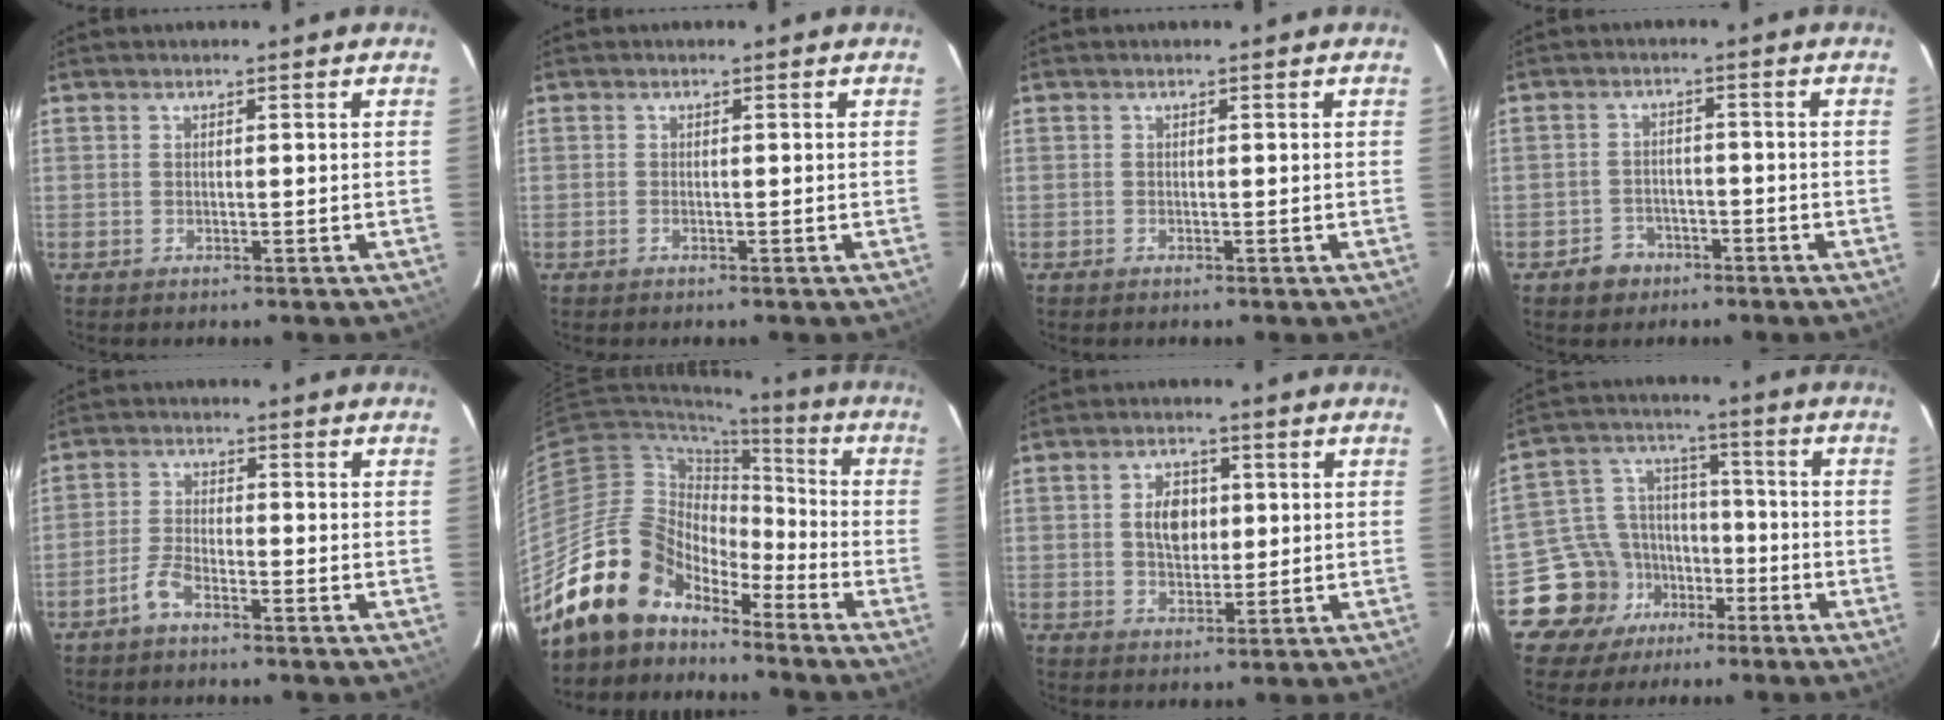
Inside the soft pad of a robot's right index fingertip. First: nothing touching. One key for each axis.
{"total": 0.5, "fx": -0.3, "fy": 0.3, "fz": 0.3, "tx": -0.007, "ty": -0.001, "tz": -0.006}
{"total": 0.0}
{"total": 4.7, "fx": -3.1, "fy": 3.4, "fz": 0.7, "tx": -0.031, "ty": 0.012, "tz": -0.044}
{"total": 3.9, "fx": -2.9, "fy": 1.2, "fz": 2.2, "tx": -0.062, "ty": 0.007, "tz": -0.062}
{"total": 15.6, "fx": -12.8, "fy": 7.8, "fz": 4.4, "tx": -0.087, "ty": 0.026, "tz": -0.233}
{"total": 6.0, "fx": 0.8, "fy": 4.1, "fz": 4.4, "tx": -0.073, "ty": 0.010, "tz": 0.018}
{"total": 11.8, "fx": -6.9, "fy": 9.3, "fz": 2.0, "tx": -0.064, "ty": 0.050, "tz": -0.110}